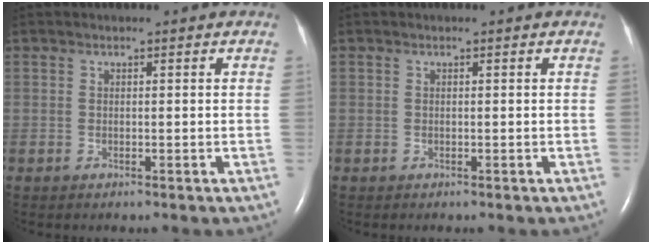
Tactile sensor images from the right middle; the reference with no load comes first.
{"total": 0.0}